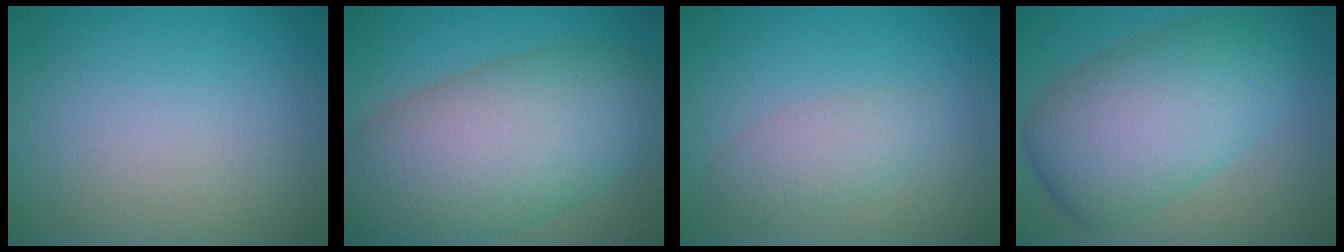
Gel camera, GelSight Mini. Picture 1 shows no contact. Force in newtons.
{"total": 12.7, "press": 12.7, "slide": 0.8}
{"total": 2.4, "press": 2.4, "slide": 0.0}
{"total": 9.6, "press": 9.6, "slide": 0.2}